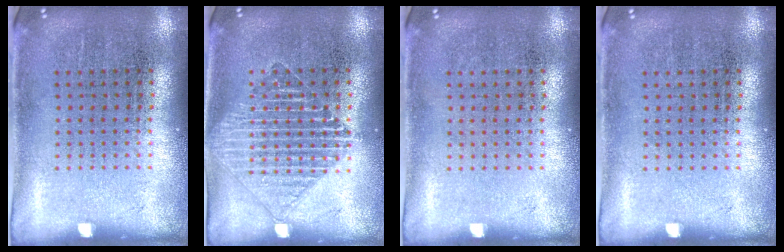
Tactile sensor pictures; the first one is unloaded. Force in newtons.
{"total": 1.4, "press": 1.4, "slide": 0.3}
{"total": 0.0}
{"total": 0.0}